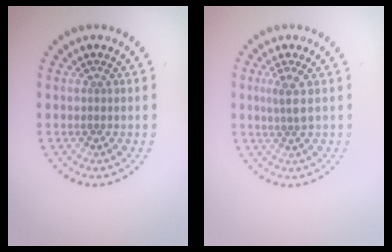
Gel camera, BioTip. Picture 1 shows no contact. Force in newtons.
{"total": 1.8, "press": 1.2, "slide": 1.3}